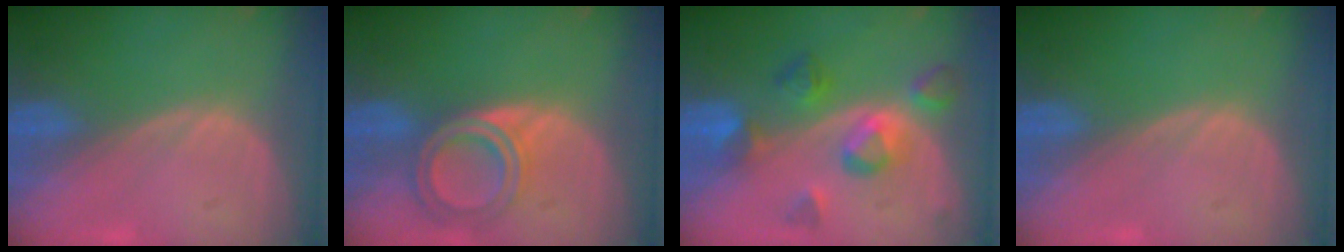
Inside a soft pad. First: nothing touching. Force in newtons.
{"total": 6.4, "press": 5.7, "slide": 3.0}
{"total": 7.6, "press": 7.3, "slide": 2.0}
{"total": 0.0}